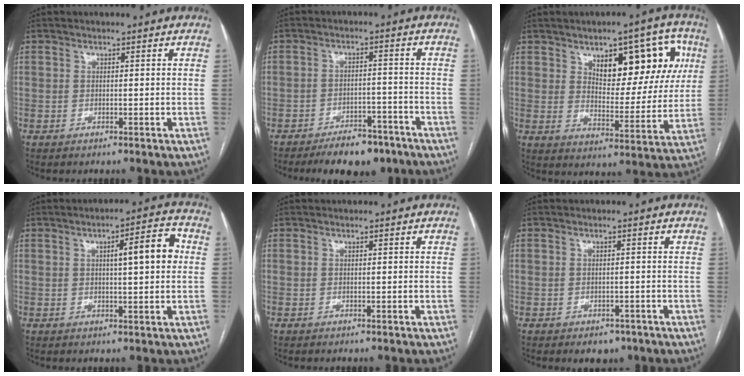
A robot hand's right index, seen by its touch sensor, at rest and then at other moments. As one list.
[{"total": 7.1, "force": [-5.2, 3.5, 3.2], "torque": [-0.040, 0.005, -0.074]}, {"total": 14.7, "force": [6.0, 6.3, 11.9], "torque": [-0.142, 0.021, 0.090]}, {"total": 7.3, "force": [1.3, 1.3, 7.1], "torque": [-0.100, 0.019, 0.017]}, {"total": 0.0}, {"total": 3.1, "force": [-2.1, 2.0, 1.2], "torque": [-0.005, 0.003, -0.018]}]